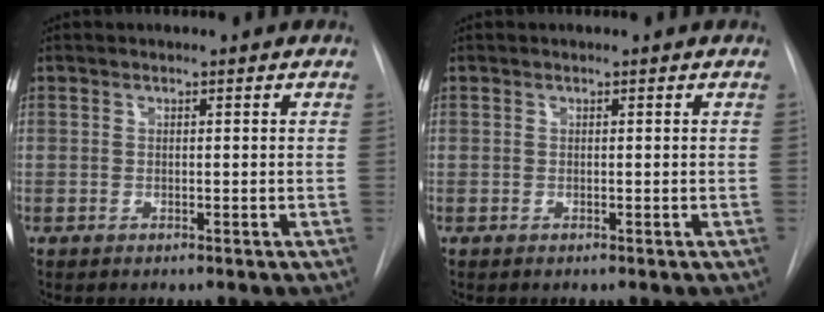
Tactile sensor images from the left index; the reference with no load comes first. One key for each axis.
{"total": 0.0}